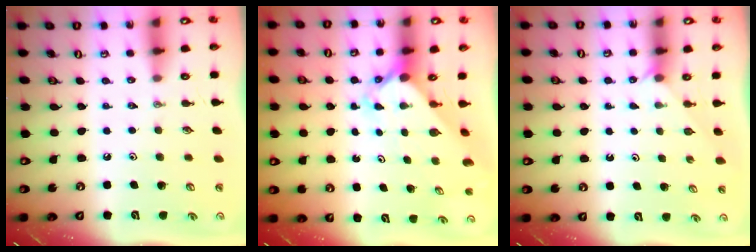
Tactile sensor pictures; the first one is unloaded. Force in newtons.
{"total": 2.3, "press": 2.3, "slide": 0.1}
{"total": 1.5, "press": 1.5, "slide": 0.3}